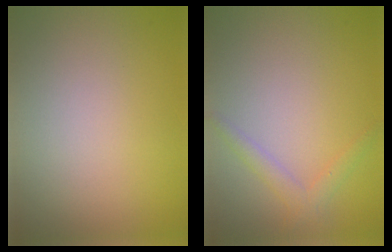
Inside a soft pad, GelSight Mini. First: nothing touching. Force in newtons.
{"total": 1.8, "press": 1.8, "slide": 0.1}